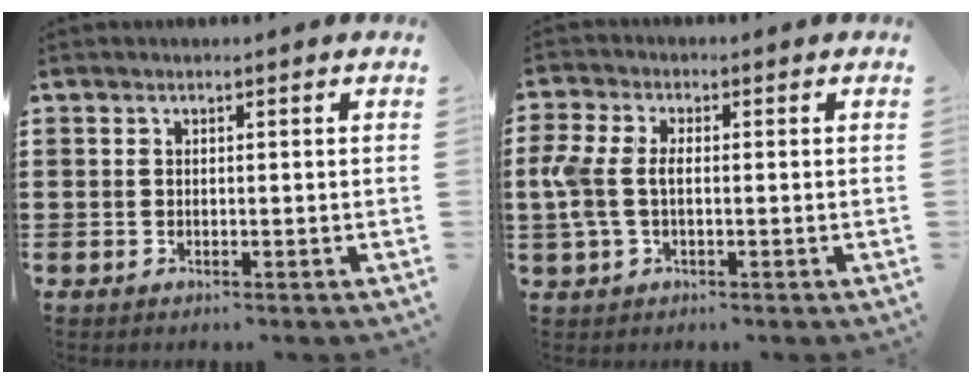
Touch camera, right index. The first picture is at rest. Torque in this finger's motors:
{"motor_torque": [1.02, 0.23, 0.33, 0.13]}